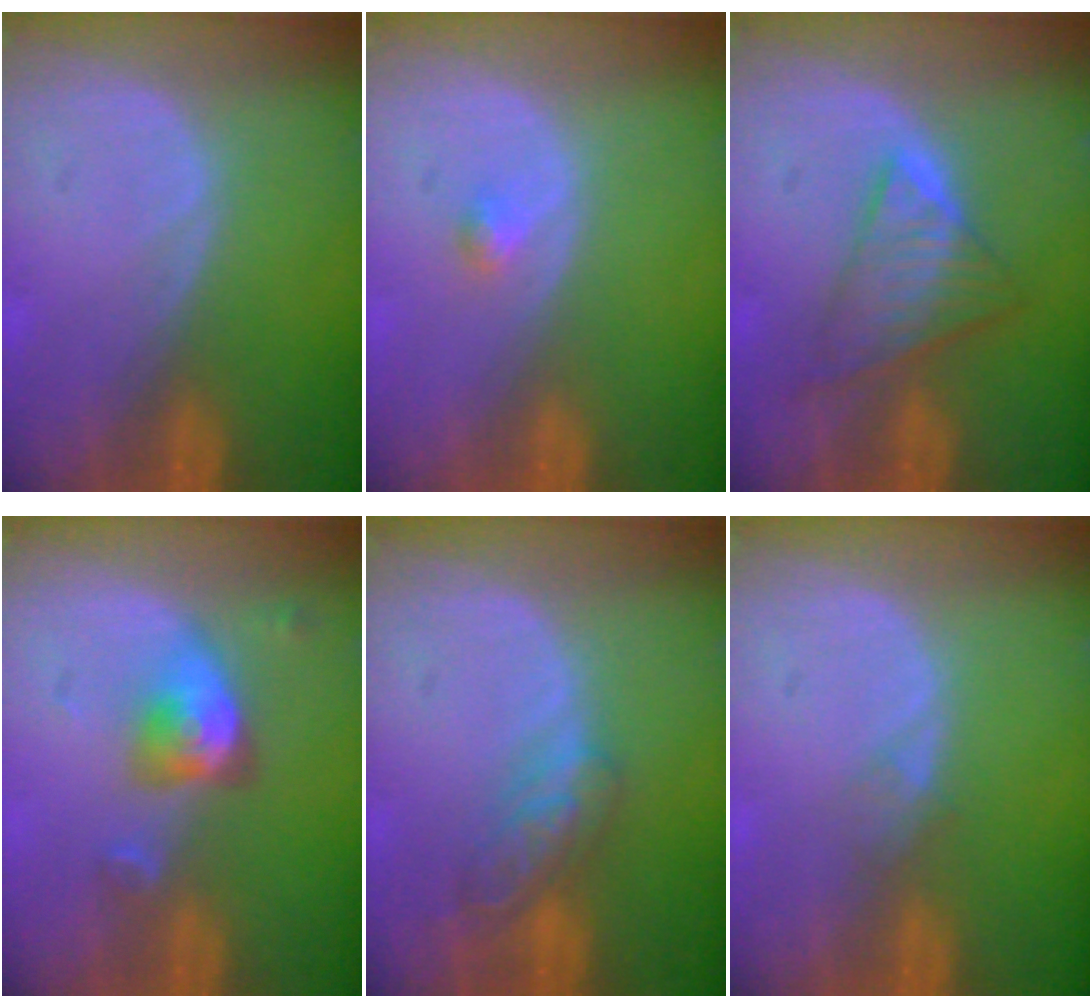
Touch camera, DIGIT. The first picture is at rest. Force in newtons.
{"total": 1.3, "press": 1.1, "slide": 0.7}
{"total": 6.0, "press": 5.9, "slide": 0.6}
{"total": 5.1, "press": 4.7, "slide": 2.0}
{"total": 5.4, "press": 5.0, "slide": 2.1}
{"total": 1.1, "press": 1.0, "slide": 0.1}